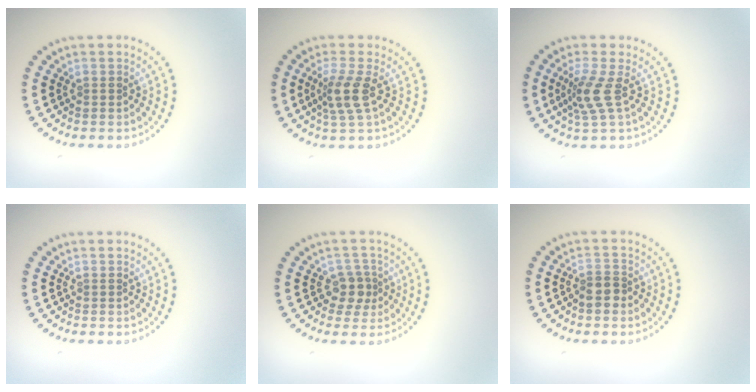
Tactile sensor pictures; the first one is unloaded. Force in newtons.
{"total": 2.9, "press": 2.3, "slide": 1.8}
{"total": 2.8, "press": 1.9, "slide": 2.0}
{"total": 0.0}
{"total": 2.2, "press": 1.8, "slide": 1.3}
{"total": 1.9, "press": 1.6, "slide": 1.0}